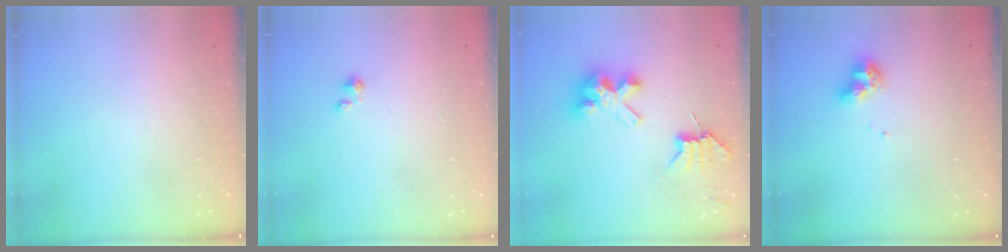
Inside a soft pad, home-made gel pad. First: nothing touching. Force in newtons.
{"total": 0.0}
{"total": 8.0, "press": 8.0, "slide": 0.6}
{"total": 8.9, "press": 8.9, "slide": 1.0}